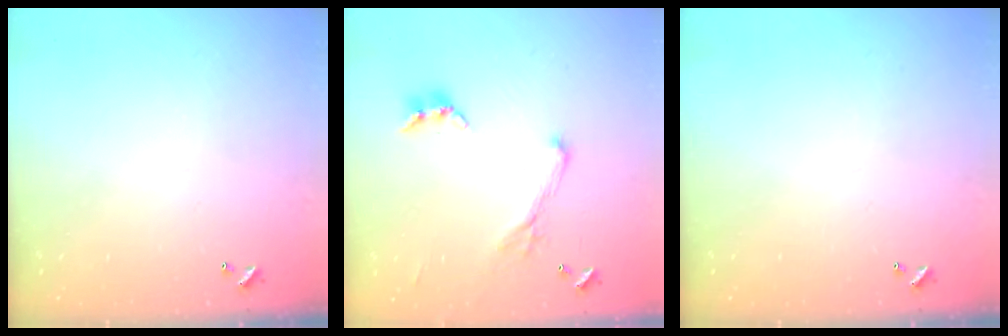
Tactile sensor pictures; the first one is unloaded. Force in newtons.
{"total": 1.1, "press": 0.6, "slide": 0.9}
{"total": 0.0}